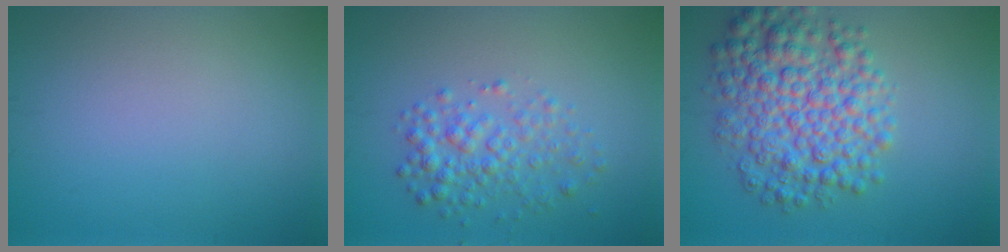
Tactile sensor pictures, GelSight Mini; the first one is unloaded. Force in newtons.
{"total": 3.2, "press": 3.2, "slide": 0.1}
{"total": 7.7, "press": 7.7, "slide": 0.1}